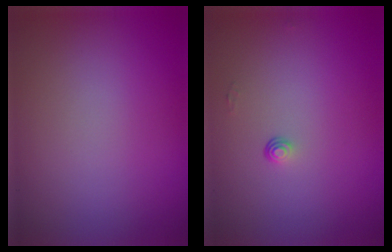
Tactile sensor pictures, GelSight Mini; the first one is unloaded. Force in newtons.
{"total": 0.6, "press": 0.4, "slide": 0.5}